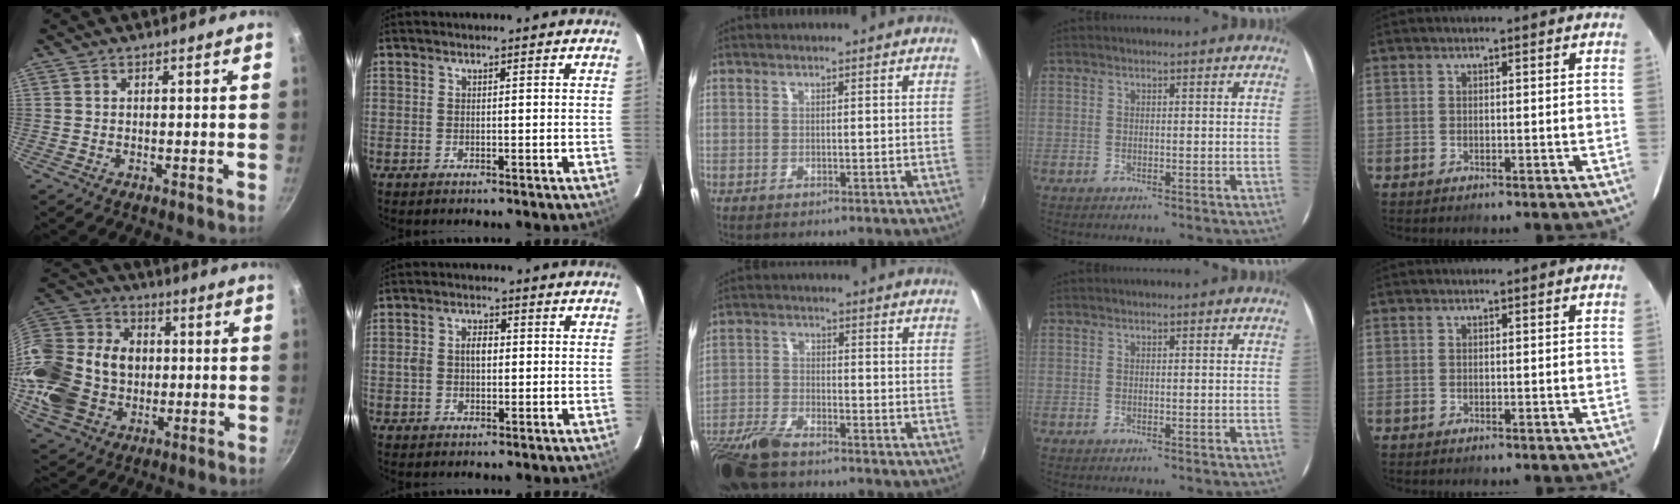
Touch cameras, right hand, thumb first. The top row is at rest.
{"thumb": {"total": 24.8, "force": [-0.9, 19.8, 14.9], "torque": [-0.297, 0.042, -0.002]}, "index": {"total": 4.0, "force": [0.0, 2.8, 2.8], "torque": [-0.050, 0.011, -0.001]}, "middle": {"total": 11.0, "force": [-8.7, 3.2, 5.9], "torque": [-0.146, -0.025, -0.175]}}